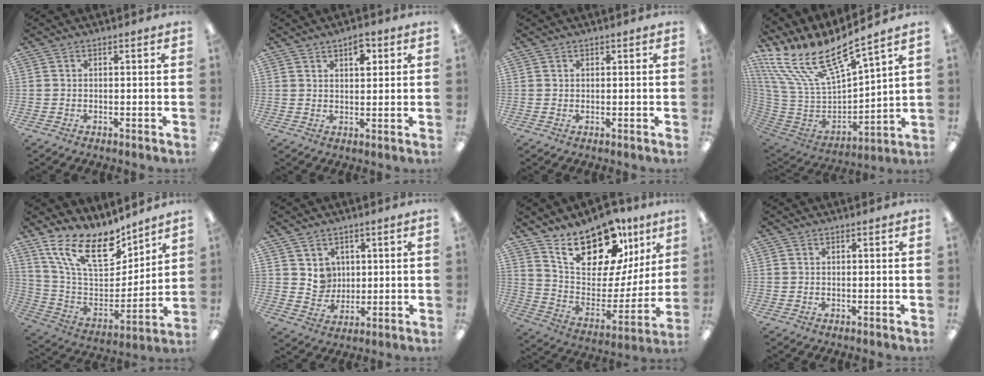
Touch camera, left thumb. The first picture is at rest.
{"total": 4.5, "force": [2.7, 2.2, 2.7], "torque": [-0.026, -0.008, 0.042]}
{"total": 0.6, "force": [0.5, 0.3, 0.0], "torque": [0.001, 0.001, 0.009]}
{"total": 19.6, "force": [14.2, 6.9, 11.6], "torque": [-0.233, -0.106, 0.249]}
{"total": 18.3, "force": [12.9, 8.0, 10.3], "torque": [-0.203, -0.077, 0.236]}
{"total": 6.0, "force": [3.1, 5.1, 0.0], "torque": [0.003, -0.025, 0.058]}
{"total": 21.0, "force": [15.8, 9.6, 10.0], "torque": [-0.160, -0.106, 0.280]}
{"total": 0.0}